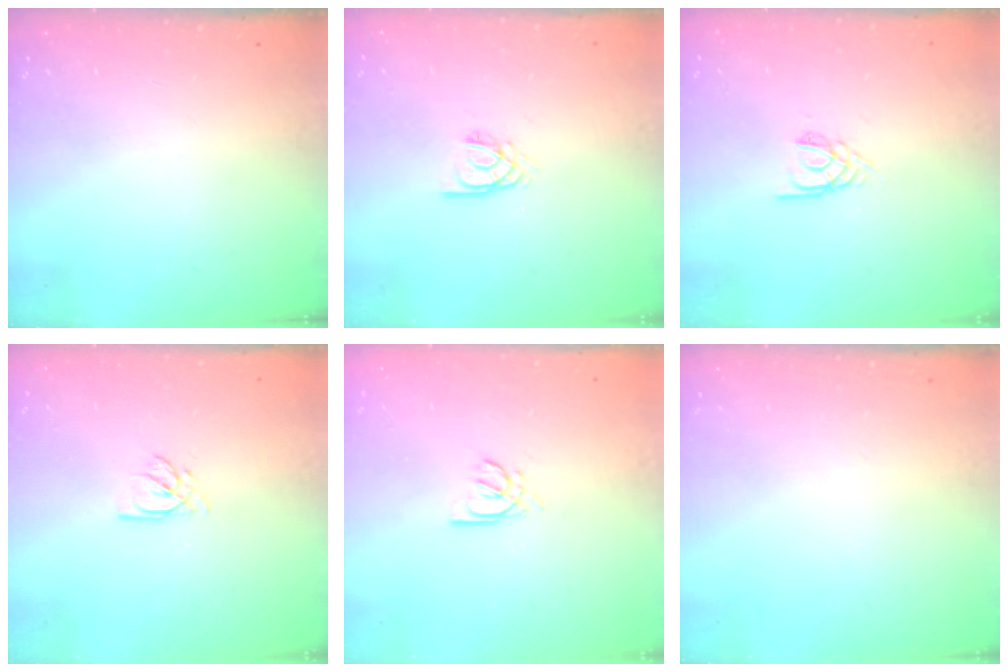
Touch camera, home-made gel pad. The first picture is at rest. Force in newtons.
{"total": 2.8, "press": 2.7, "slide": 0.3}
{"total": 2.2, "press": 2.1, "slide": 0.4}
{"total": 2.2, "press": 2.2, "slide": 0.3}
{"total": 2.4, "press": 2.4, "slide": 0.6}
{"total": 0.0}